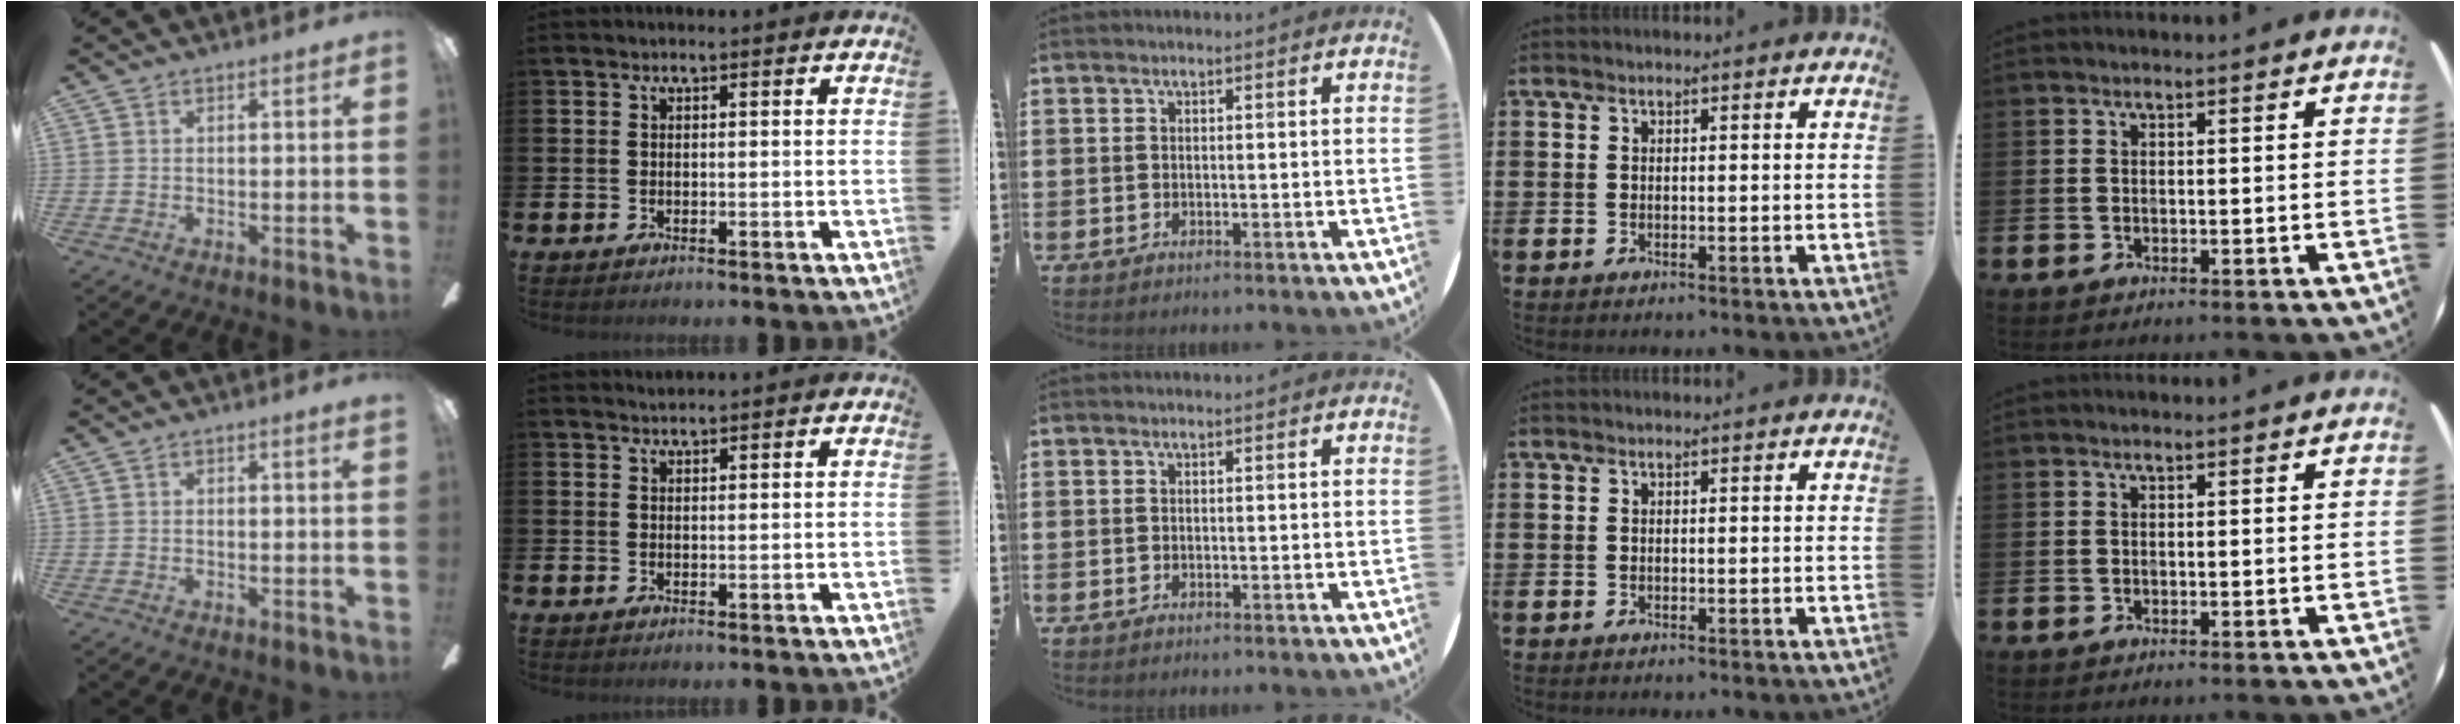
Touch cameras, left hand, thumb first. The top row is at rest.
{"thumb": {"total": 0.8, "force": [0.4, 0.0, 0.7], "torque": [-0.006, -0.003, 0.004]}, "index": {"total": 1.0, "force": [1.0, 0.0, -0.1], "torque": [0.002, 0.001, 0.019]}}